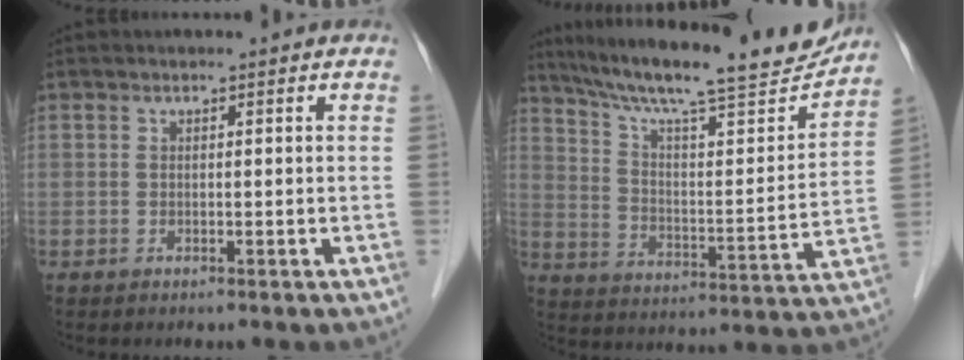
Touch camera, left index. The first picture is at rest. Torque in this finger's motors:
{"motor_torque": [-0.43, -0.97, 0.38, 0.11]}